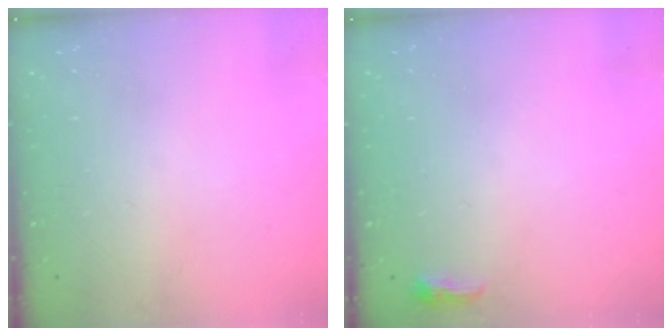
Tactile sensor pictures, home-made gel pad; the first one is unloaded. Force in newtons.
{"total": 3.6, "press": 3.4, "slide": 1.0}